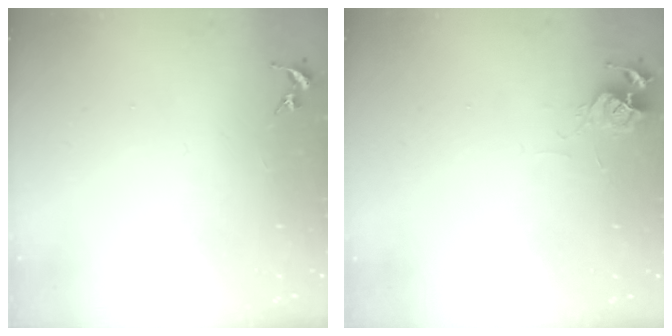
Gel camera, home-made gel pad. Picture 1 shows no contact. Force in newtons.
{"total": 6.0, "press": 6.0, "slide": 0.6}